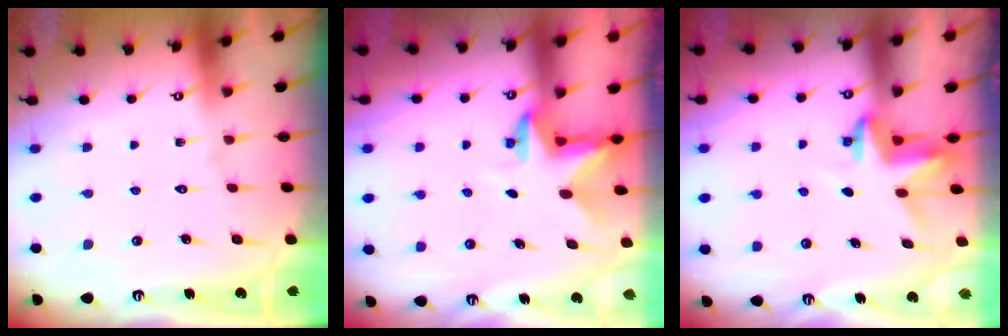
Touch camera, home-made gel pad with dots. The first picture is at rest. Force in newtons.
{"total": 3.0, "press": 3.0, "slide": 0.1}
{"total": 3.9, "press": 3.9, "slide": 0.3}